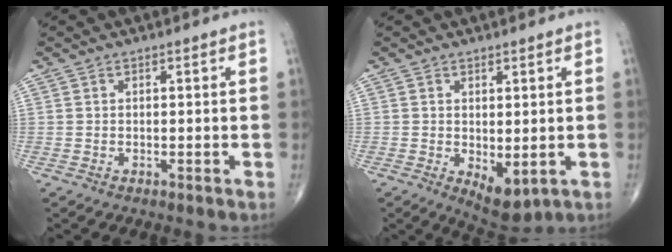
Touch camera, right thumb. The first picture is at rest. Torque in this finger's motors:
{"motor_torque": [-0.28, 0.37, 0.02, -0.04, 0.03]}